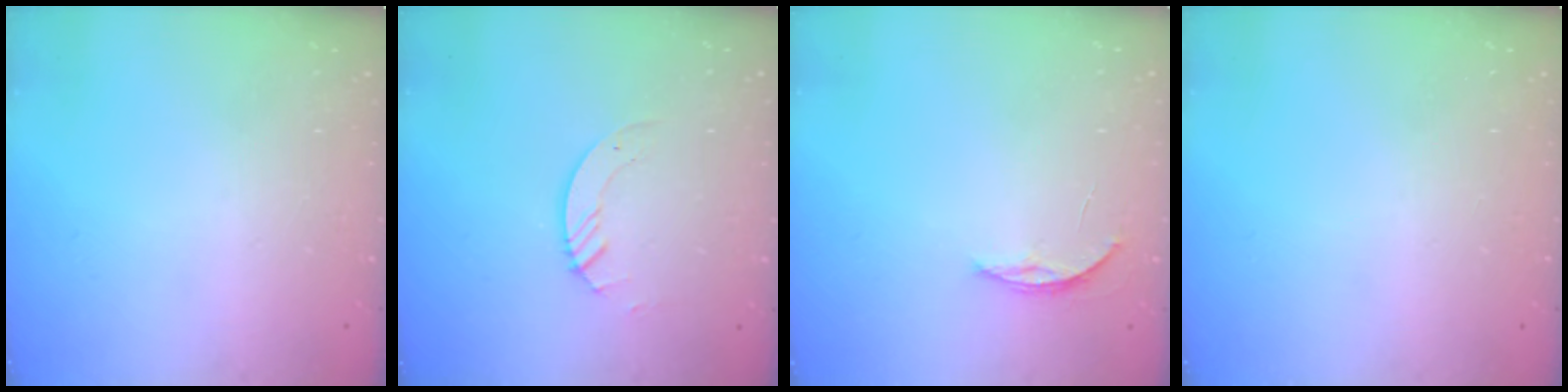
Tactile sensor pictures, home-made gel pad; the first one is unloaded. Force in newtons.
{"total": 3.0, "press": 3.0, "slide": 0.2}
{"total": 3.7, "press": 3.7, "slide": 0.5}
{"total": 0.0}